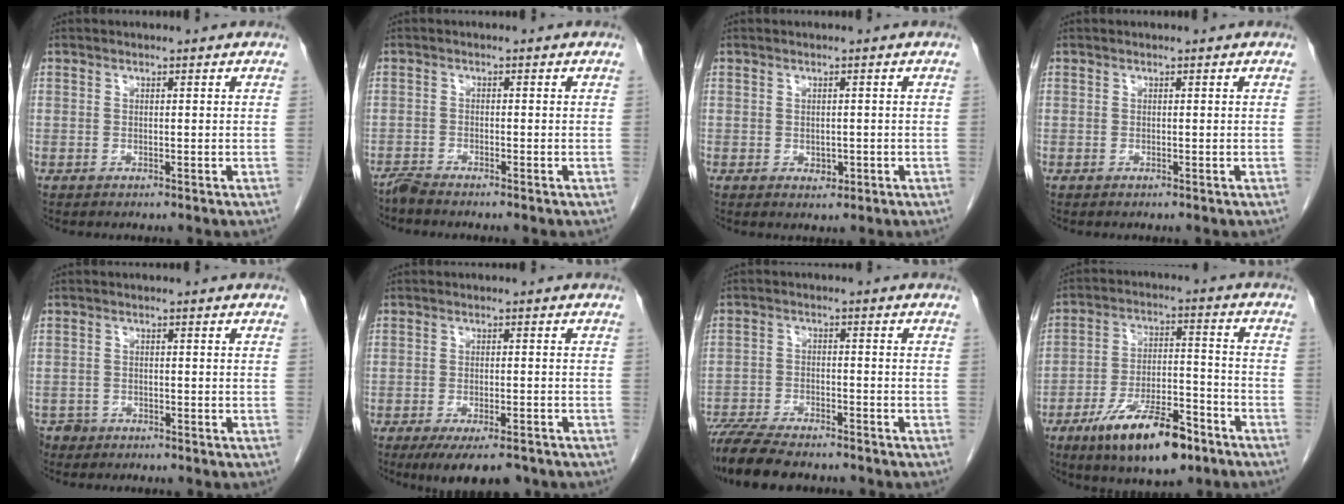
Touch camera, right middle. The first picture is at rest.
{"total": 1.6, "force": [-1.6, -0.2, 0.1], "torque": [-0.005, -0.006, -0.034]}
{"total": 1.5, "force": [-0.4, 1.1, 1.0], "torque": [-0.013, 0.000, -0.001]}
{"total": 0.0}
{"total": 2.7, "force": [-2.2, 1.7, 0.0], "torque": [-0.002, 0.004, -0.038]}
{"total": 8.4, "force": [-6.6, 2.4, 4.7], "torque": [-0.064, -0.009, -0.098]}
{"total": 12.4, "force": [-10.6, 2.7, 5.7], "torque": [-0.098, -0.016, -0.168]}
{"total": 14.0, "force": [-8.9, 4.3, 10.0], "torque": [-0.169, -0.002, -0.147]}